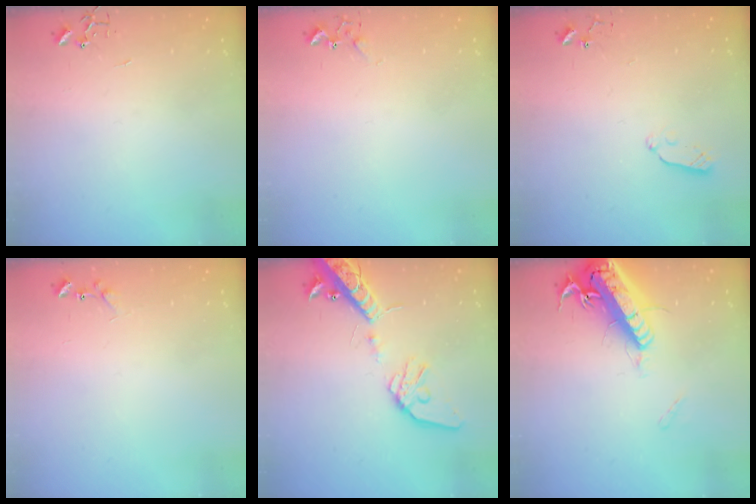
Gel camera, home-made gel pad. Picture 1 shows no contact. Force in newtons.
{"total": 5.2, "press": 5.2, "slide": 0.6}
{"total": 3.8, "press": 3.8, "slide": 0.6}
{"total": 7.1, "press": 7.0, "slide": 0.5}
{"total": 18.9, "press": 18.6, "slide": 3.4}
{"total": 20.1, "press": 19.7, "slide": 3.9}